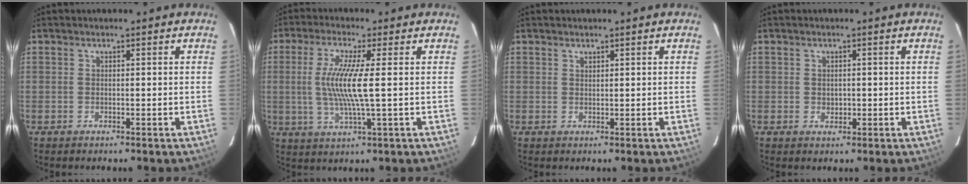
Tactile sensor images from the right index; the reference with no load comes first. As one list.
[{"total": 9.2, "force": [0.4, 0.0, 9.2], "torque": [-0.181, -0.008, 0.010]}, {"total": 0.7, "force": [0.6, 0.2, 0.2], "torque": [-0.003, 0.001, 0.012]}, {"total": 1.5, "force": [0.0, 1.3, 0.6], "torque": [-0.008, 0.000, 0.002]}]